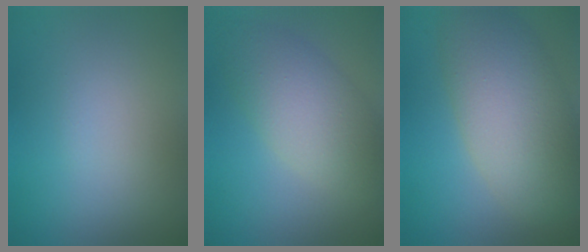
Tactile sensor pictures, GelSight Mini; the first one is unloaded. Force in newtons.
{"total": 5.2, "press": 5.2, "slide": 0.2}
{"total": 7.9, "press": 7.9, "slide": 0.3}